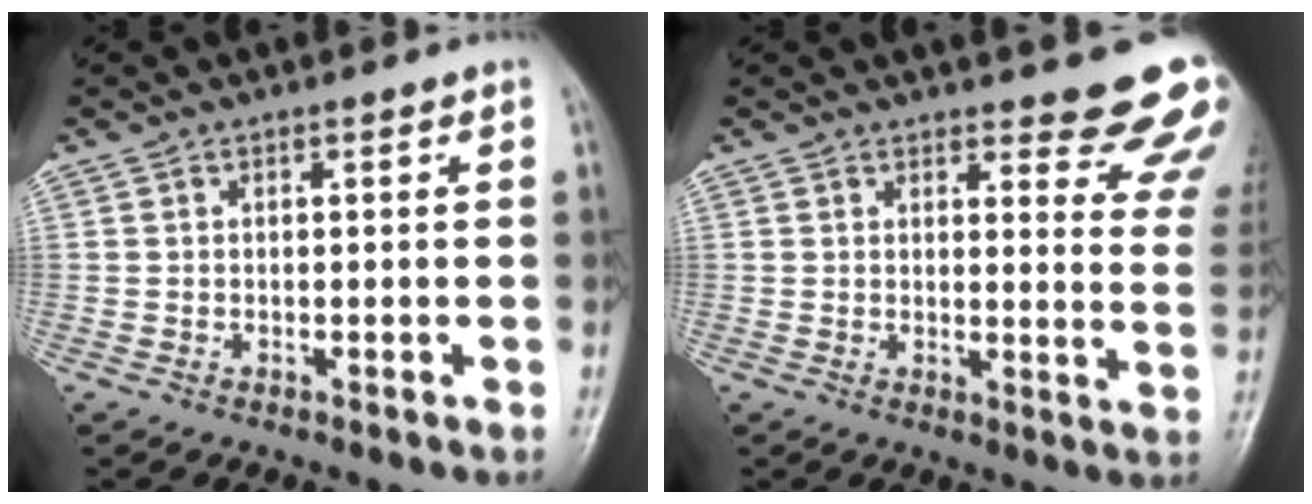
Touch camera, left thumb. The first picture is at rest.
{"total": 13.8, "force": [11.7, 3.5, 6.3], "torque": [-0.028, -0.082, 0.111]}